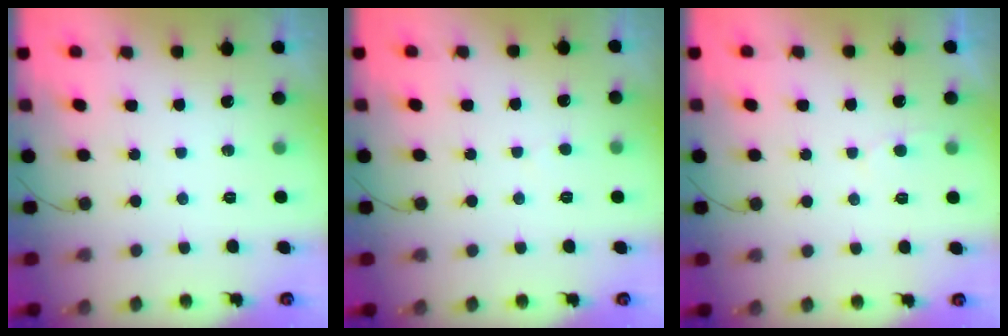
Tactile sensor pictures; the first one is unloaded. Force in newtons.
{"total": 1.8, "press": 1.8, "slide": 0.2}
{"total": 5.2, "press": 5.2, "slide": 0.4}